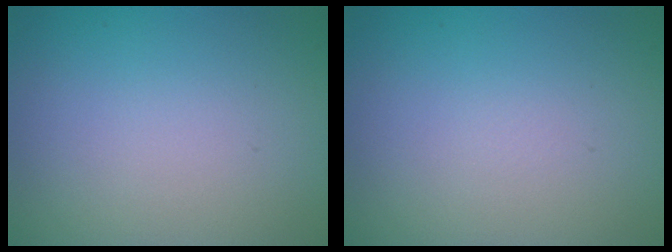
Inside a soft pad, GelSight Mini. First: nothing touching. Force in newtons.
{"total": 0.0}